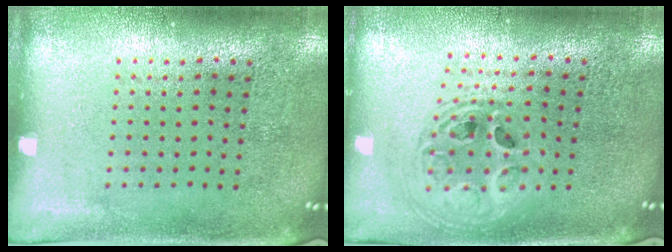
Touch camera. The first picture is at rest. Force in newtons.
{"total": 2.0, "press": 1.6, "slide": 1.2}